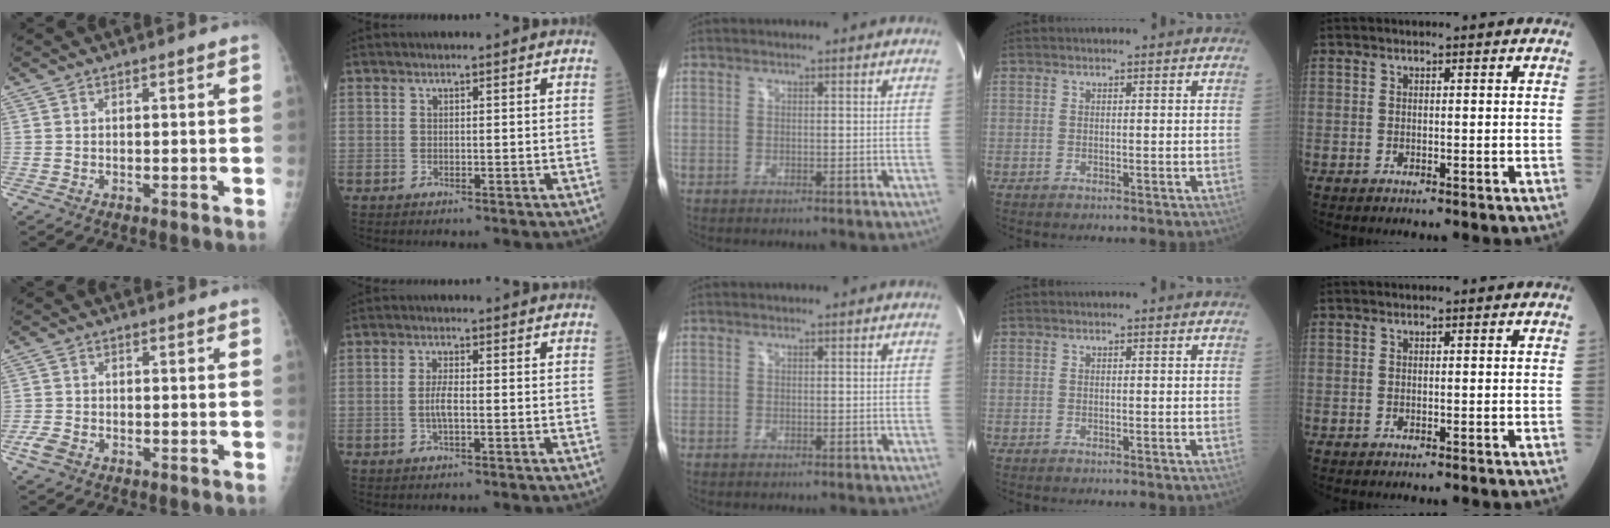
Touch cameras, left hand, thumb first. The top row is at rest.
{"thumb": {"total": 2.8, "force": [-1.5, 1.8, 1.6], "torque": [-0.038, 0.002, -0.028]}, "index": {"total": 2.7, "force": [-0.6, 0.6, 2.6], "torque": [-0.057, 0.001, -0.012]}}